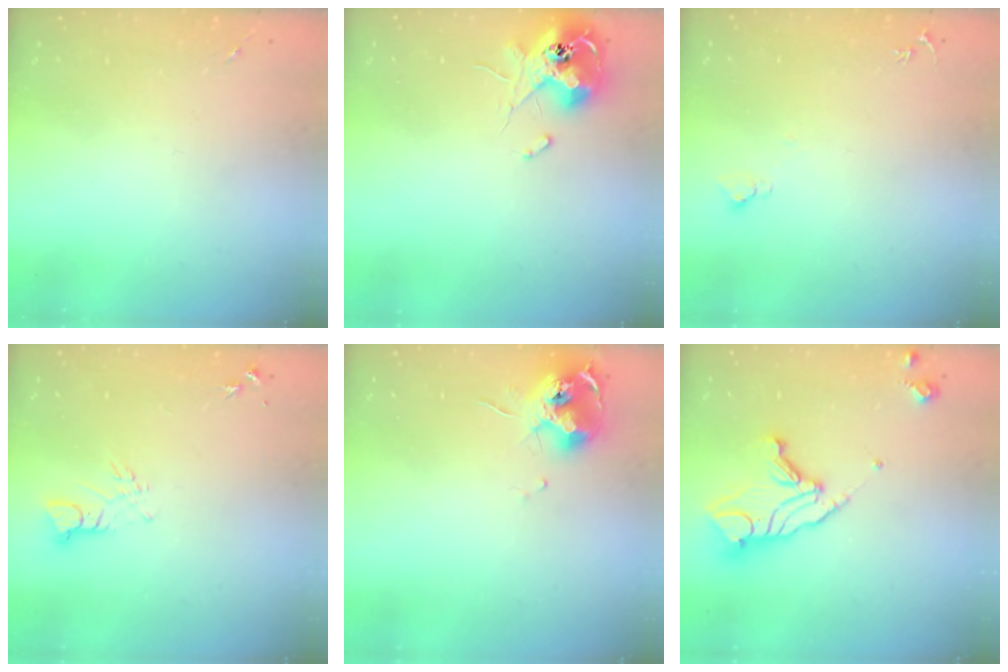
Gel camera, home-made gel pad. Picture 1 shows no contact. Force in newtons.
{"total": 12.7, "press": 12.6, "slide": 1.5}
{"total": 4.4, "press": 4.4, "slide": 0.4}
{"total": 3.9, "press": 3.9, "slide": 0.4}
{"total": 11.5, "press": 11.4, "slide": 0.6}
{"total": 14.3, "press": 14.3, "slide": 1.0}